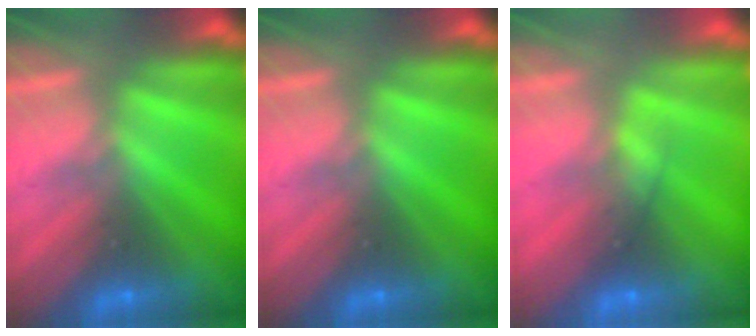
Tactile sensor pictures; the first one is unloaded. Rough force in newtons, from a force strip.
{"total": 0.0}
{"total": 3.0}